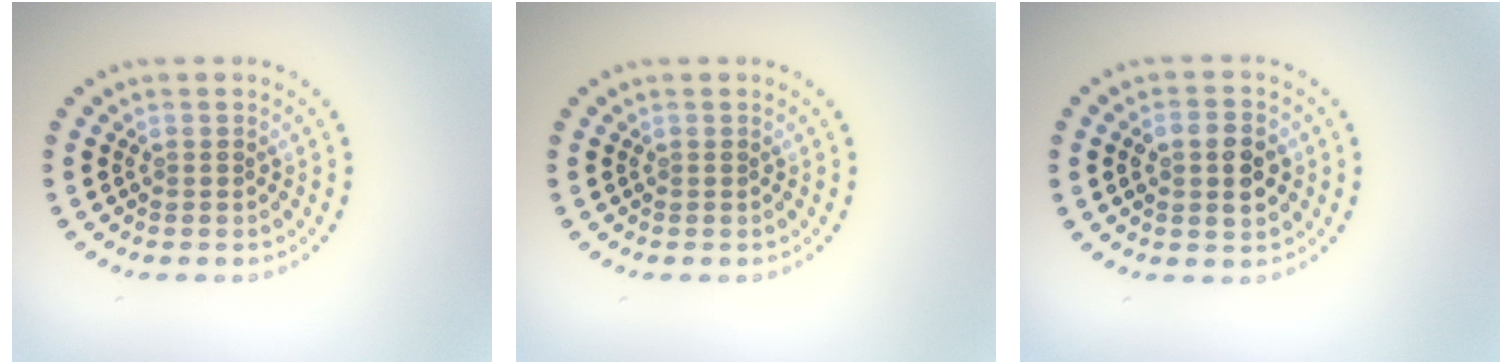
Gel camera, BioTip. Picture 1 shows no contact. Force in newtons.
{"total": 0.0}
{"total": 3.7, "press": 3.7, "slide": 0.3}